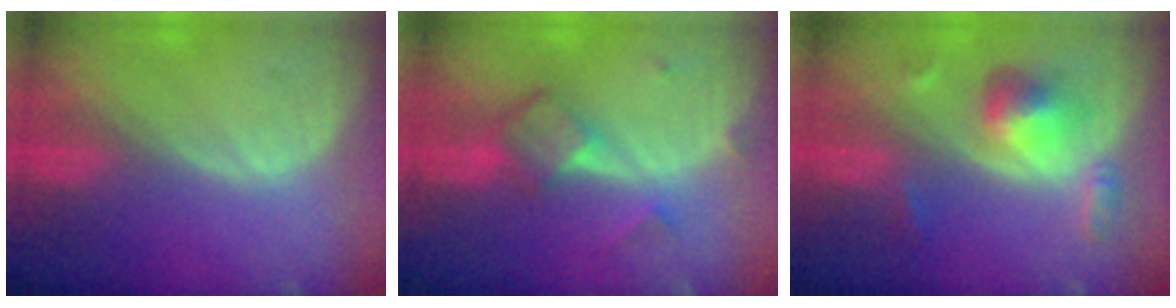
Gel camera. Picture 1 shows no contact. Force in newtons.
{"total": 5.9, "press": 5.1, "slide": 3.0}
{"total": 6.0, "press": 5.3, "slide": 2.8}